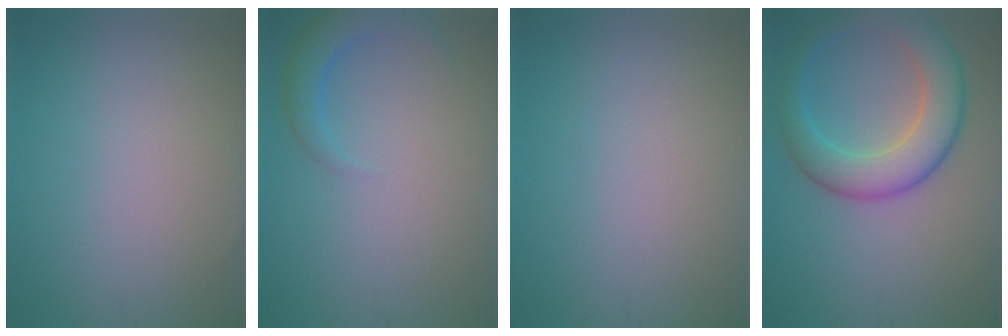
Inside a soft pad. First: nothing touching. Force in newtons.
{"total": 2.8, "press": 2.8, "slide": 0.2}
{"total": 0.0}
{"total": 7.0, "press": 7.0, "slide": 0.1}